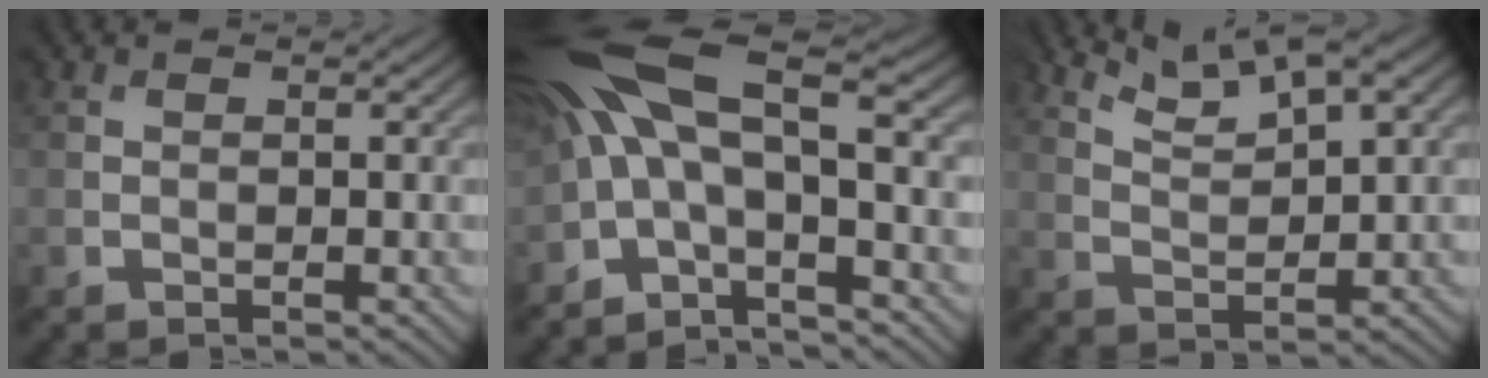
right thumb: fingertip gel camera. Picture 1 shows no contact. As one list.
[{"total": 12.8, "force": [-0.8, 5.0, 11.7], "torque": [-0.254, 0.013, -0.016]}, {"total": 6.0, "force": [4.6, 1.3, 3.5], "torque": [-0.078, 0.005, 0.095]}]